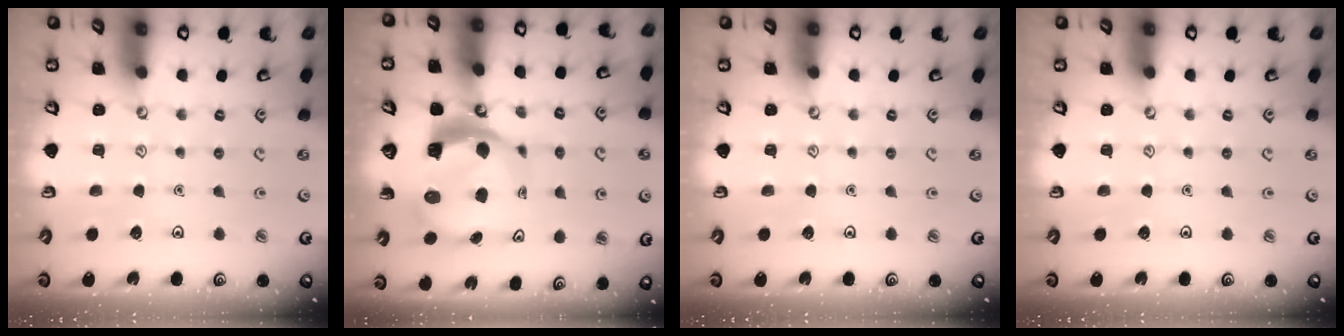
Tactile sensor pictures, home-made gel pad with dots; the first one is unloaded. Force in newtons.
{"total": 10.9, "press": 10.7, "slide": 1.7}
{"total": 0.0}
{"total": 0.0}